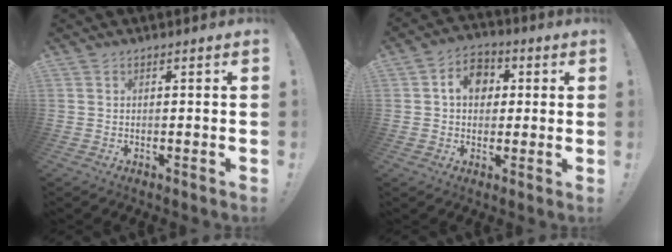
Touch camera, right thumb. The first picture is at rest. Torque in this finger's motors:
{"motor_torque": [1.14, 1.04, 0.11, -0.05, 0.00]}